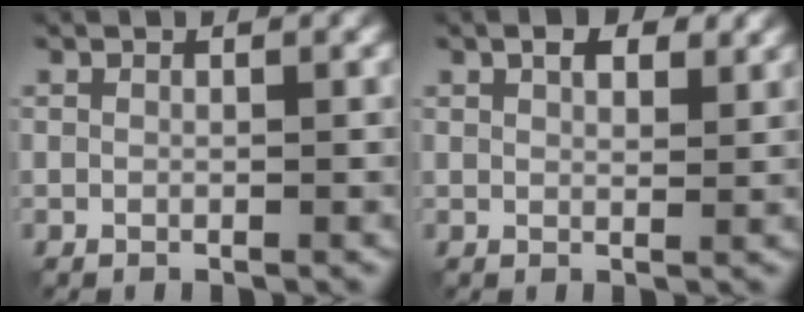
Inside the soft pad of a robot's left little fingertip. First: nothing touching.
{"total": 2.5, "force": [1.3, 1.2, 1.7], "torque": [-0.024, 0.000, 0.024]}